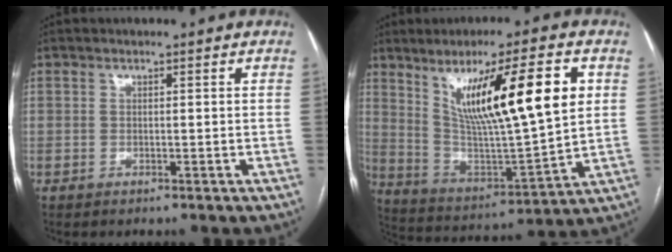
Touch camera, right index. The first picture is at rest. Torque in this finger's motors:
{"motor_torque": [1.23, 0.91, 0.50, 0.21]}